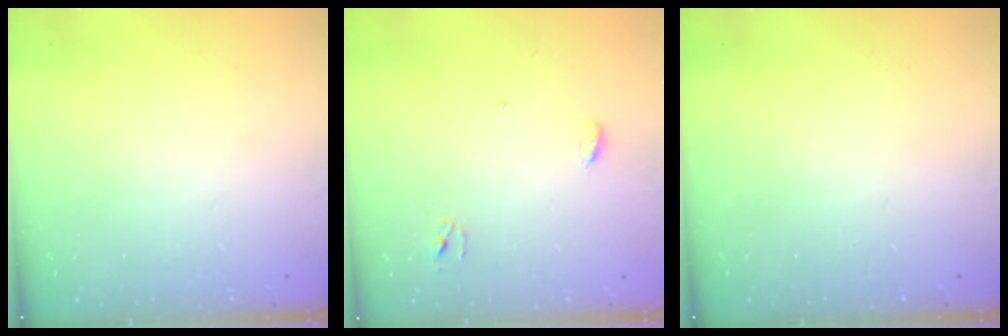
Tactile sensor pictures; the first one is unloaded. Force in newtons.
{"total": 3.4, "press": 3.4, "slide": 0.3}
{"total": 0.0}